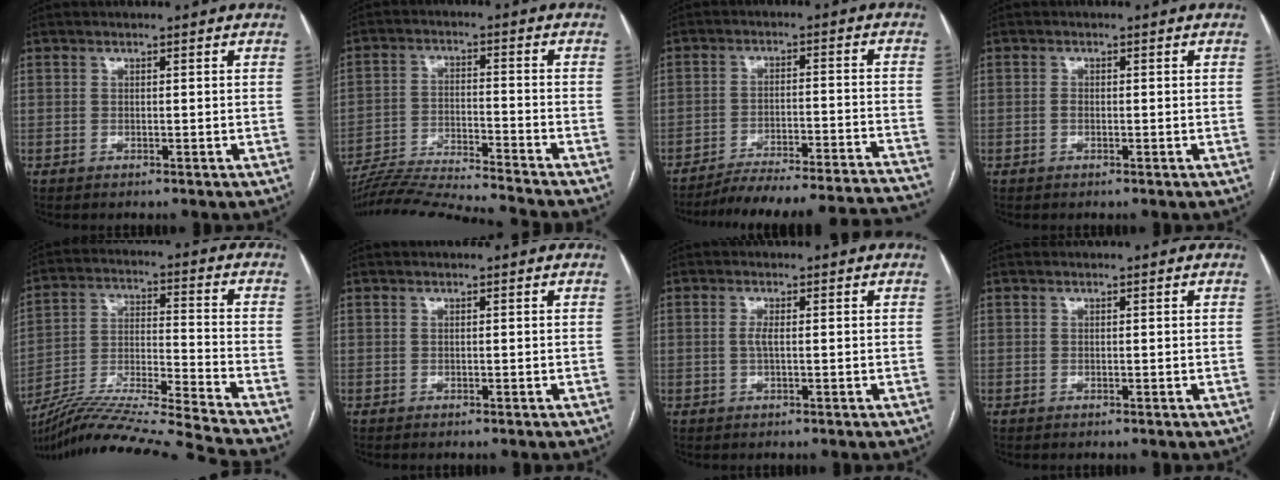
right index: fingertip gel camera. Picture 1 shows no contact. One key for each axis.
{"total": 16.2, "fx": -15.3, "fy": -2.0, "fz": 5.0, "tx": -0.078, "ty": -0.017, "tz": -0.249}
{"total": 25.4, "fx": -24.1, "fy": 1.0, "fz": 8.1, "tx": -0.062, "ty": -0.012, "tz": -0.313}
{"total": 0.7, "fx": -0.2, "fy": 0.4, "fz": 0.6, "tx": -0.011, "ty": 0.001, "tz": -0.003}
{"total": 22.0, "fx": -19.8, "fy": -2.7, "fz": 9.3, "tx": -0.174, "ty": -0.030, "tz": -0.331}
{"total": 0.0}
{"total": 1.6, "fx": 0.0, "fy": 0.3, "fz": 1.6, "tx": -0.037, "ty": 0.000, "tz": 0.000}
{"total": 0.0}